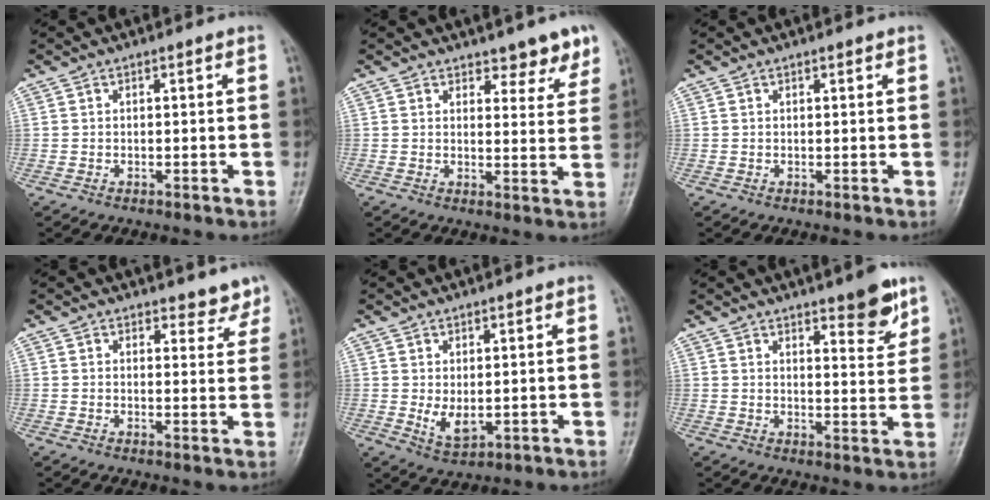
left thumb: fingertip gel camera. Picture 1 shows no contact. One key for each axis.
{"total": 5.5, "fx": 4.4, "fy": 2.3, "fz": 2.4, "tx": -0.001, "ty": -0.031, "tz": 0.057}
{"total": 0.8, "fx": 0.6, "fy": 0.3, "fz": 0.4, "tx": -0.007, "ty": -0.003, "tz": 0.008}
{"total": 4.2, "fx": 3.7, "fy": 1.9, "fz": 0.6, "tx": 0.021, "ty": -0.027, "tz": 0.036}
{"total": 4.7, "fx": 0.7, "fy": 2.6, "fz": 3.8, "tx": -0.061, "ty": -0.015, "tz": 0.024}
{"total": 7.3, "fx": 5.0, "fy": 2.0, "fz": 4.9, "tx": -0.048, "ty": -0.036, "tz": 0.068}